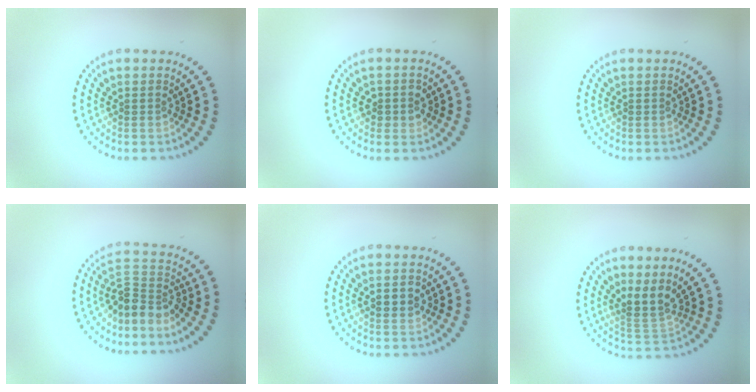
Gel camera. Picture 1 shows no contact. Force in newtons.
{"total": 1.6, "press": 1.4, "slide": 0.6}
{"total": 0.0}
{"total": 3.3, "press": 2.3, "slide": 2.4}
{"total": 2.2, "press": 2.2, "slide": 0.1}
{"total": 2.9, "press": 1.9, "slide": 2.1}